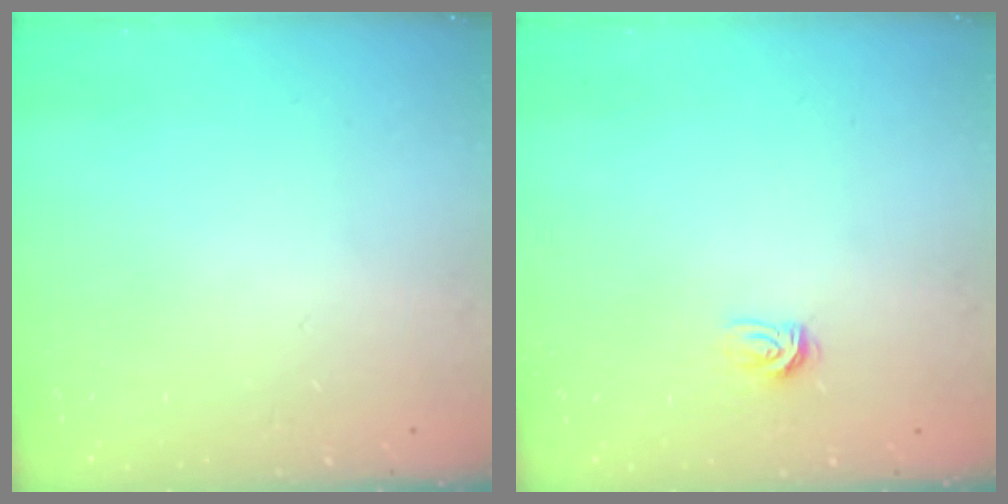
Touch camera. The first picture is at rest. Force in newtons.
{"total": 3.1, "press": 3.1, "slide": 0.3}